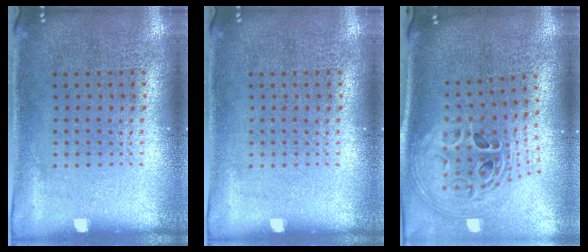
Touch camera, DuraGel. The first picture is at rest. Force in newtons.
{"total": 0.0}
{"total": 2.9, "press": 2.1, "slide": 2.1}